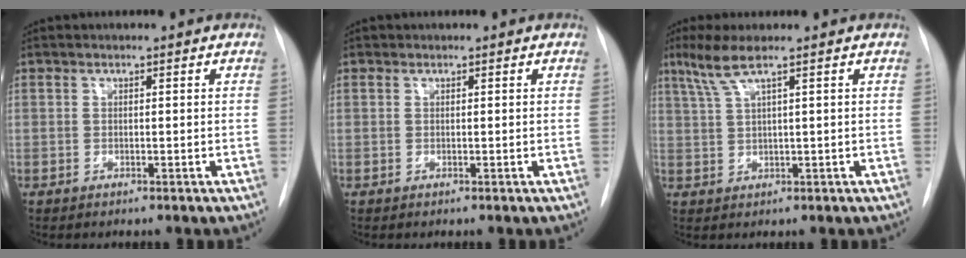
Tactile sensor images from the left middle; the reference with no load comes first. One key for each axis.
{"total": 0.0}
{"total": 4.4, "fx": 2.7, "fy": -0.2, "fz": 3.6, "tx": -0.086, "ty": 0.010, "tz": 0.060}